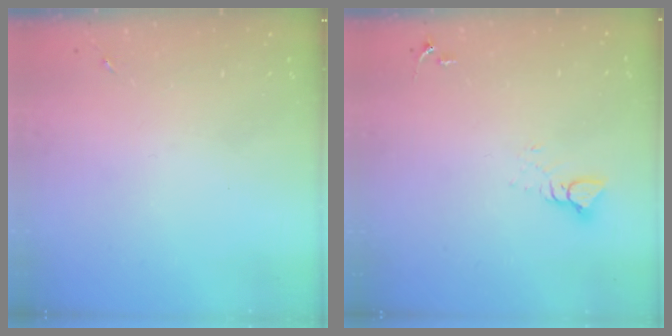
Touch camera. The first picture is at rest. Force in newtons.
{"total": 3.7, "press": 3.7, "slide": 0.1}